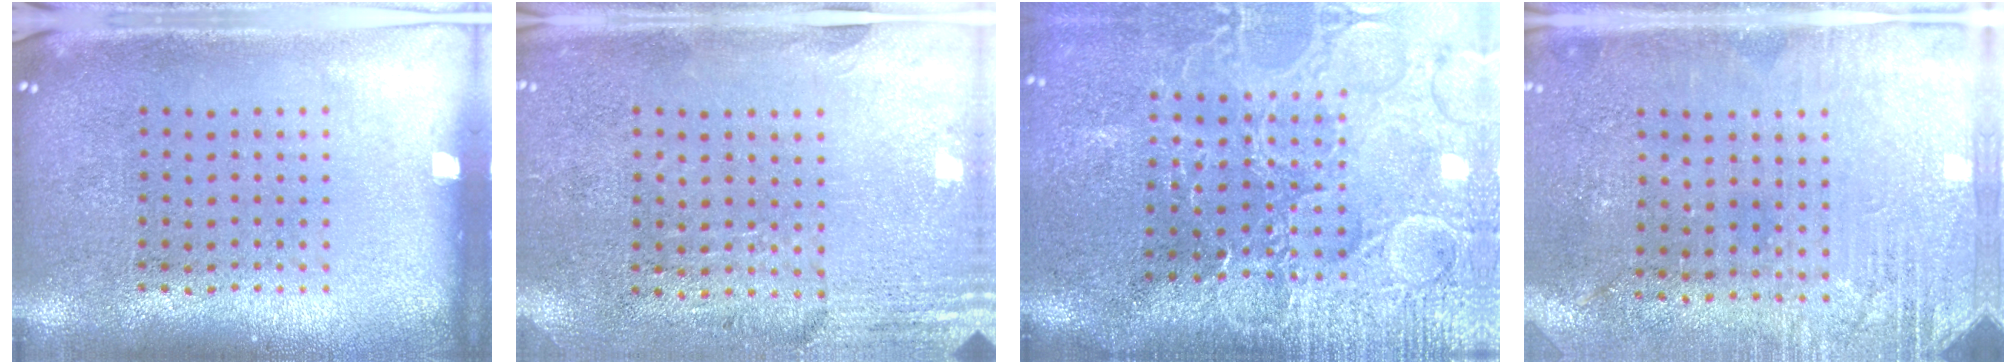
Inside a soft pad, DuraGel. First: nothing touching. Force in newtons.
{"total": 2.8, "press": 2.4, "slide": 1.4}
{"total": 4.3, "press": 3.8, "slide": 2.0}
{"total": 2.8, "press": 2.5, "slide": 1.2}